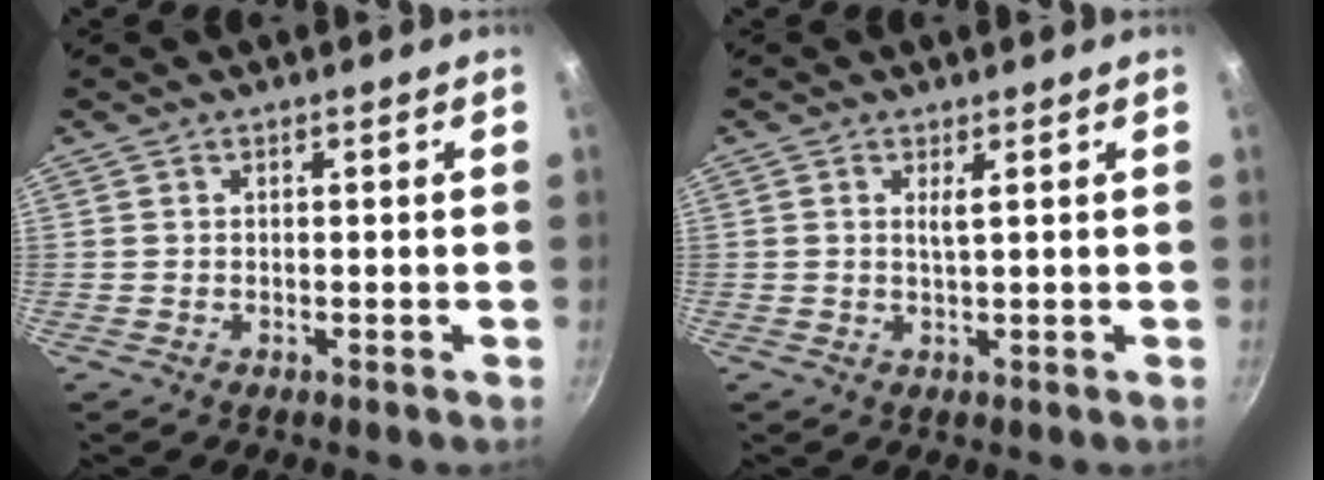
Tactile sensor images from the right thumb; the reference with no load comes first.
{"total": 1.4, "force": [0.5, 0.1, 1.3], "torque": [-0.028, -0.002, 0.011]}